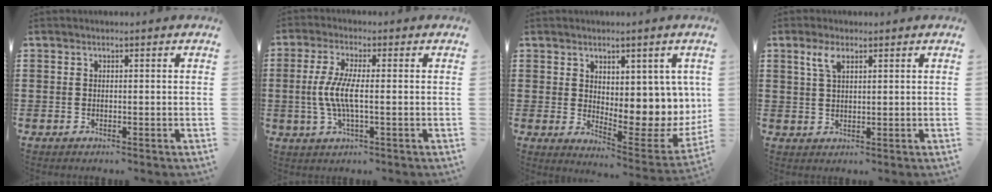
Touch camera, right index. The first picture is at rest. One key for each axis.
{"total": 5.8, "fx": -0.8, "fy": 1.2, "fz": 5.6, "tx": -0.136, "ty": -0.011, "tz": -0.027}
{"total": 5.5, "fx": 3.5, "fy": 2.9, "fz": 3.1, "tx": -0.049, "ty": -0.042, "tz": 0.064}
{"total": 3.3, "fx": 1.8, "fy": 1.3, "fz": 2.4, "tx": -0.054, "ty": 0.007, "tz": 0.031}